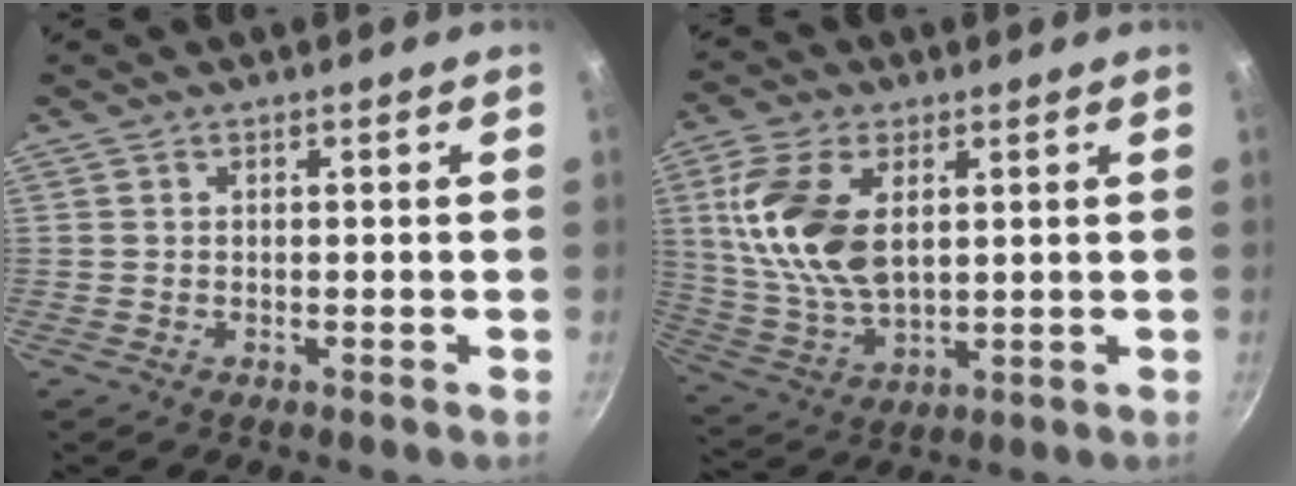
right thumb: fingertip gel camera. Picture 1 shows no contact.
{"total": 15.1, "force": [3.6, 8.5, 12.0], "torque": [-0.225, -0.012, 0.080]}